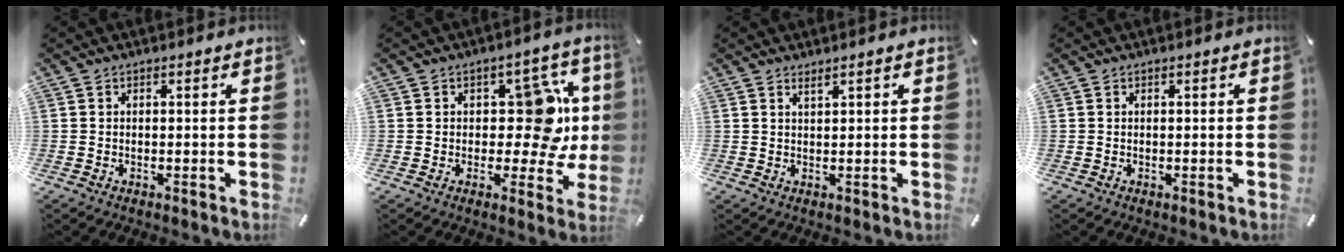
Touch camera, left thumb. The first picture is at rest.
{"total": 14.9, "force": [2.0, 8.9, 11.8], "torque": [-0.158, -0.010, 0.040]}
{"total": 1.3, "force": [1.0, 0.2, 0.7], "torque": [-0.015, -0.001, 0.018]}
{"total": 0.0}